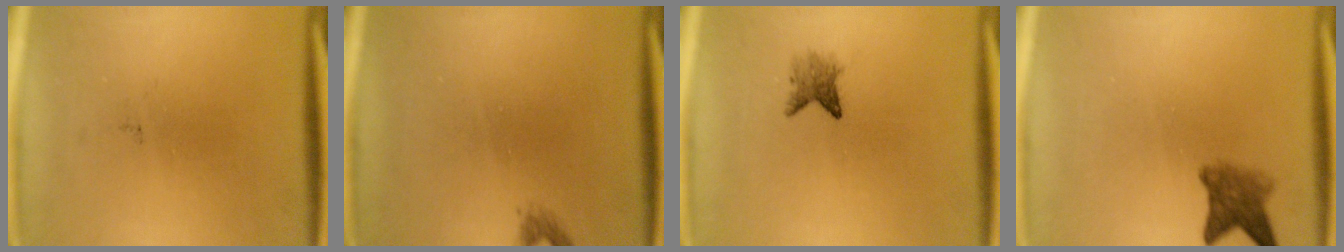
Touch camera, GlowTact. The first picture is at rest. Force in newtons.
{"total": 0.9}
{"total": 2.2}
{"total": 3.8}